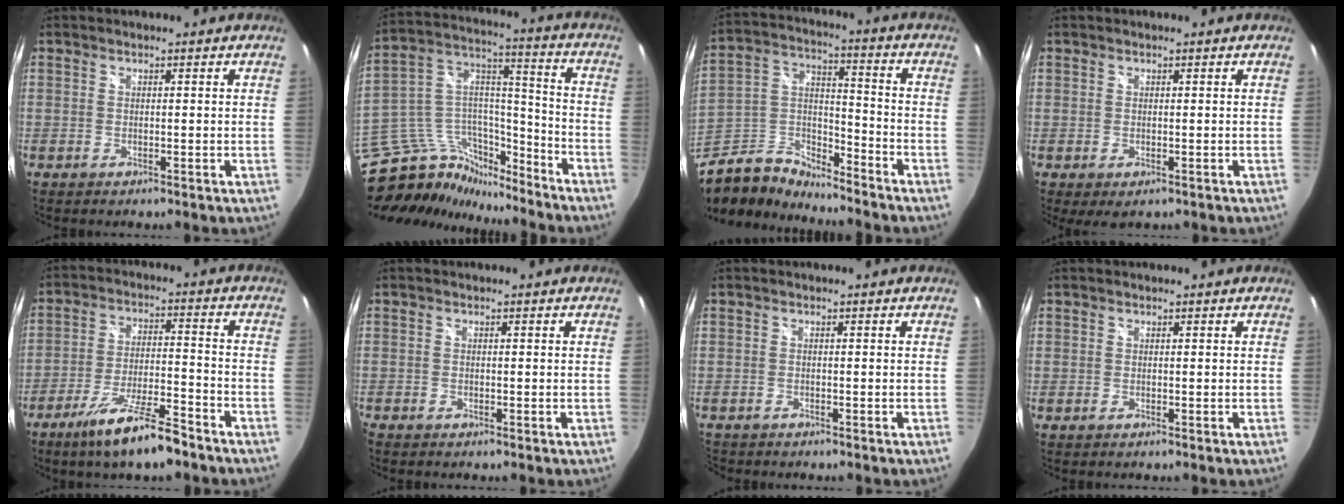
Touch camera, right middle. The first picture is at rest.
{"total": 19.4, "force": [-15.6, 8.1, 8.1], "torque": [-0.169, 0.034, -0.258]}
{"total": 13.2, "force": [-10.5, 6.1, 5.1], "torque": [-0.126, 0.015, -0.206]}
{"total": 1.3, "force": [-0.3, 1.0, 0.8], "torque": [-0.013, -0.006, -0.001]}
{"total": 12.0, "force": [-8.9, 1.8, 7.8], "torque": [-0.159, -0.014, -0.150]}
{"total": 0.6, "force": [-0.6, 0.3, 0.0], "torque": [-0.003, -0.003, -0.015]}
{"total": 1.7, "force": [-1.4, 0.9, -0.2], "torque": [-0.003, 0.001, -0.028]}
{"total": 0.0}